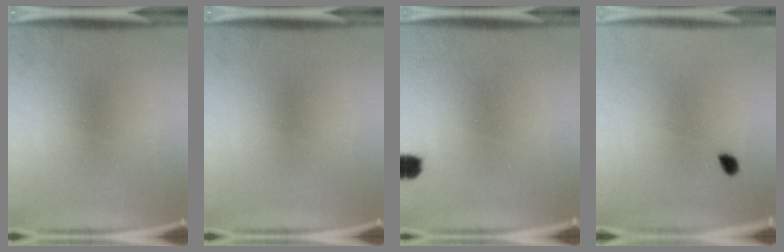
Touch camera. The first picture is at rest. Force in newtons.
{"total": 0.0}
{"total": 2.2}
{"total": 1.7}